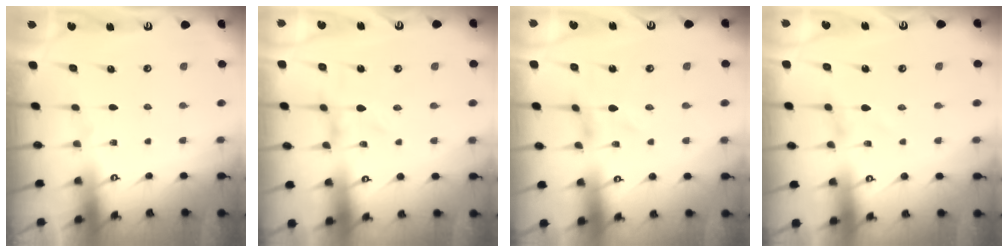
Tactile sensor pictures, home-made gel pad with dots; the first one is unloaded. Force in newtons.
{"total": 0.0}
{"total": 0.8, "press": 0.8, "slide": 0.1}
{"total": 0.7, "press": 0.7, "slide": 0.1}